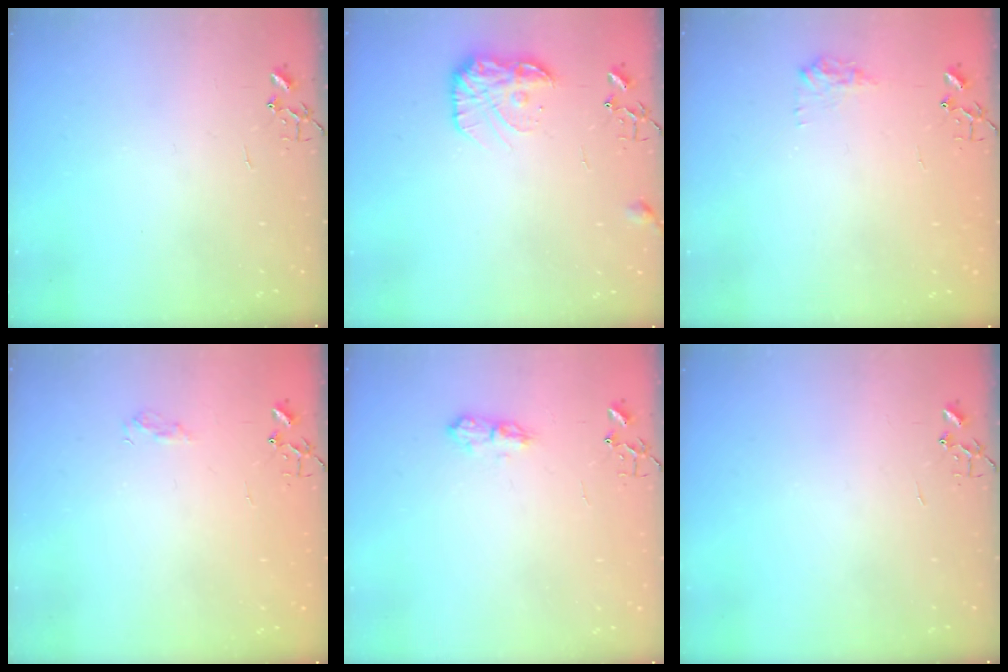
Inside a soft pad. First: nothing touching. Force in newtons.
{"total": 12.4, "press": 12.4, "slide": 0.5}
{"total": 7.8, "press": 7.8, "slide": 0.4}
{"total": 6.3, "press": 6.2, "slide": 0.8}
{"total": 9.0, "press": 9.0, "slide": 1.0}
{"total": 0.0}